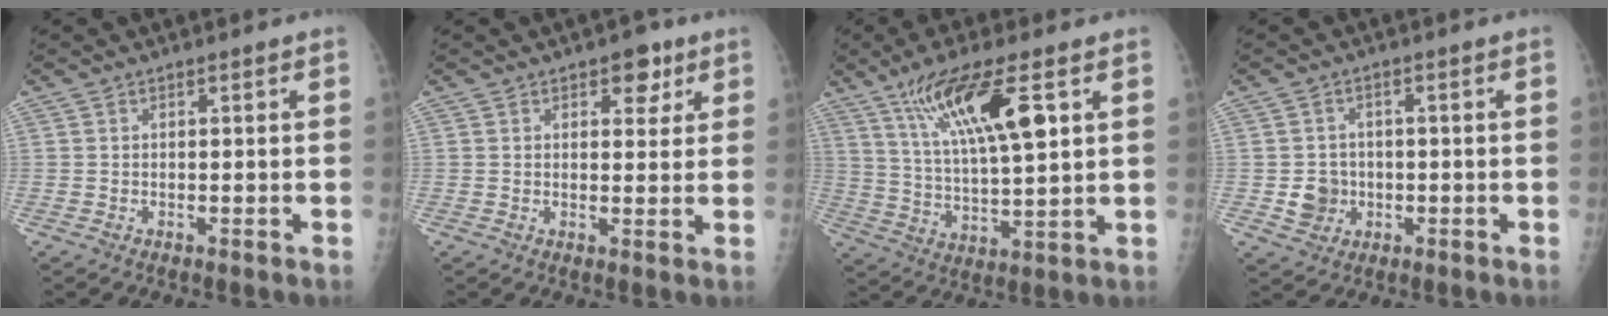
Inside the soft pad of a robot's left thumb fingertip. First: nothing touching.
{"total": 4.7, "force": [2.6, 2.8, 2.8], "torque": [-0.007, -0.008, 0.029]}
{"total": 15.1, "force": [6.7, 3.3, 13.1], "torque": [-0.240, -0.021, 0.128]}
{"total": 4.6, "force": [-0.9, 4.2, 1.5], "torque": [-0.001, 0.006, -0.010]}